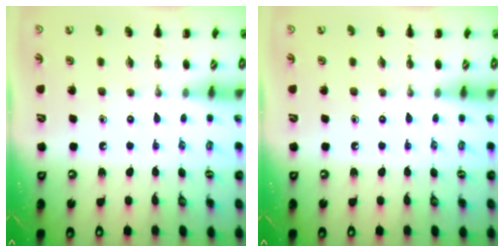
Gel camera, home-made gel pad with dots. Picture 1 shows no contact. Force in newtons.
{"total": 0.0}